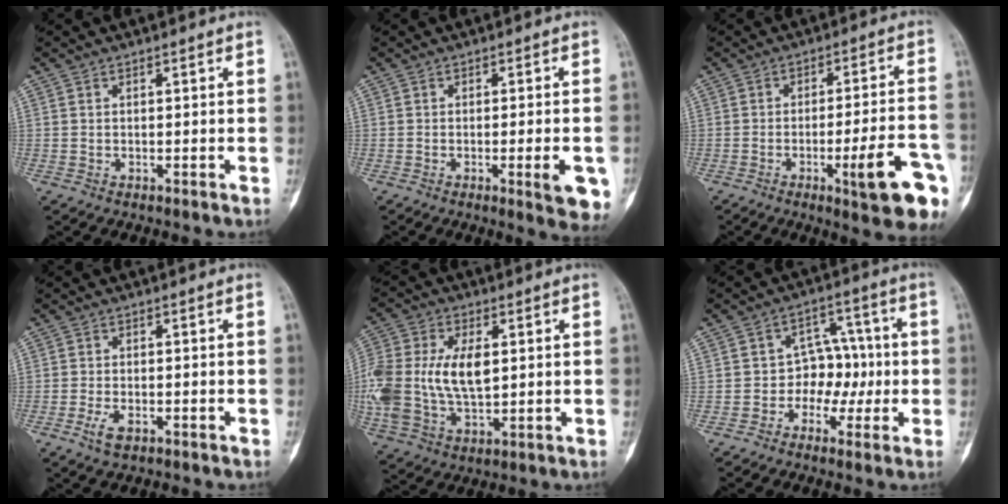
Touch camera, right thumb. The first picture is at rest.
{"total": 7.6, "force": [-2.5, 1.6, 7.0], "torque": [-0.076, -0.004, -0.027]}
{"total": 13.6, "force": [-5.4, 2.3, 12.3], "torque": [-0.157, 0.016, -0.070]}
{"total": 3.0, "force": [-1.6, 1.4, 2.2], "torque": [-0.045, 0.005, -0.029]}
{"total": 18.4, "force": [1.3, 10.9, 14.8], "torque": [-0.350, -0.002, 0.029]}
{"total": 7.6, "force": [-1.5, 6.2, 4.1], "torque": [-0.010, 0.032, -0.036]}